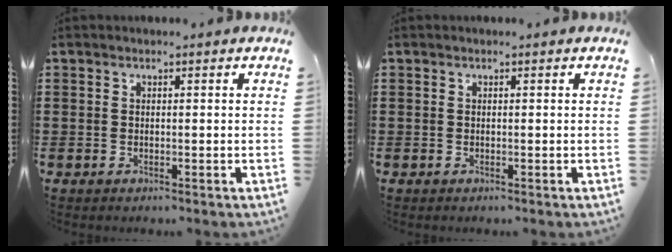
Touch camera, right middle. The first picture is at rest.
{"total": 0.0}